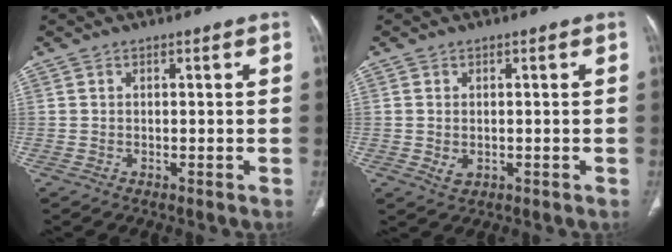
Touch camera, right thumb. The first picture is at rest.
{"total": 2.2, "force": [-0.3, 1.6, 1.5], "torque": [-0.024, -0.006, 0.001]}